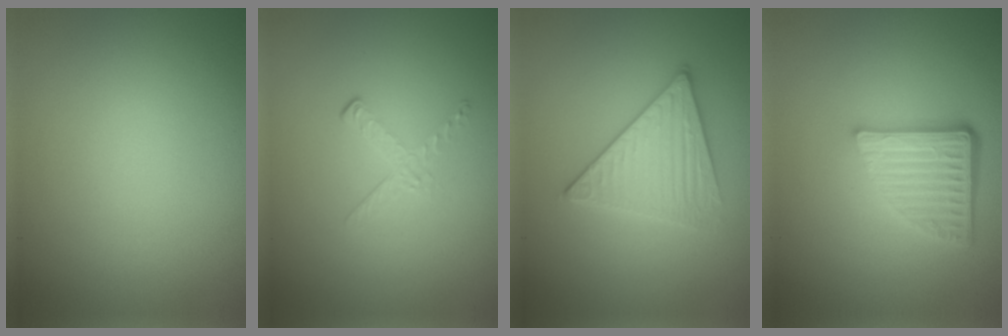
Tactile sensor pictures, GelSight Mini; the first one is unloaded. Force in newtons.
{"total": 1.2, "press": 0.4, "slide": 1.2}
{"total": 3.5, "press": 3.4, "slide": 1.1}
{"total": 5.0, "press": 3.5, "slide": 3.6}